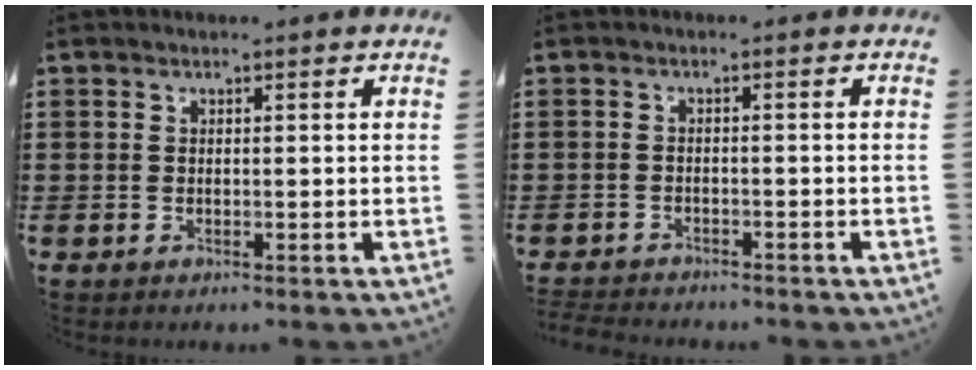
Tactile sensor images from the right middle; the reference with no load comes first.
{"total": 1.9, "force": [-1.9, 0.2, -0.1], "torque": [-0.004, 0.000, -0.043]}